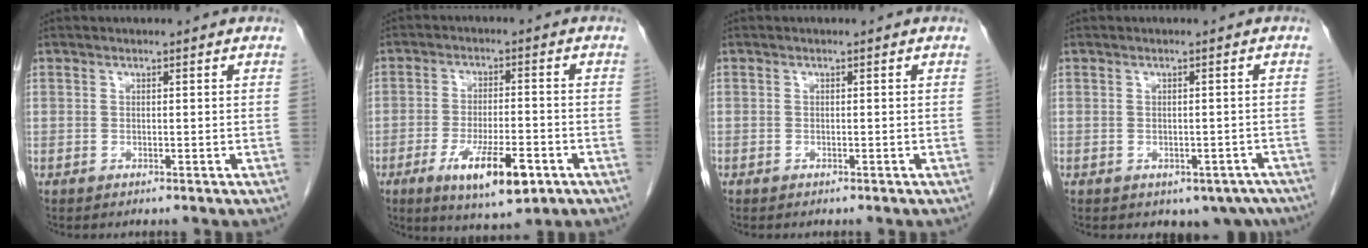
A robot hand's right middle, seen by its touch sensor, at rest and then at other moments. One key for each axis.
{"total": 10.2, "fx": -4.9, "fy": 2.6, "fz": 8.5, "tx": -0.149, "ty": -0.016, "tz": -0.071}
{"total": 0.0}
{"total": 5.4, "fx": -3.8, "fy": 3.4, "fz": 1.9, "tx": -0.003, "ty": 0.013, "tz": -0.044}